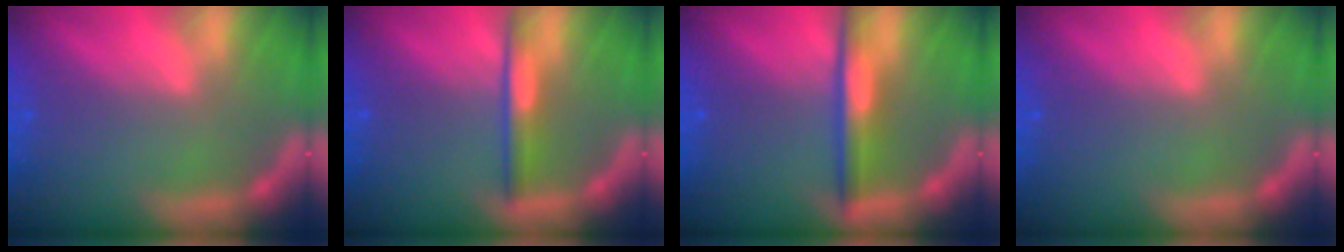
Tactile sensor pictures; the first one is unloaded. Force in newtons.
{"total": 3.0}
{"total": 4.0}
{"total": 0.0}